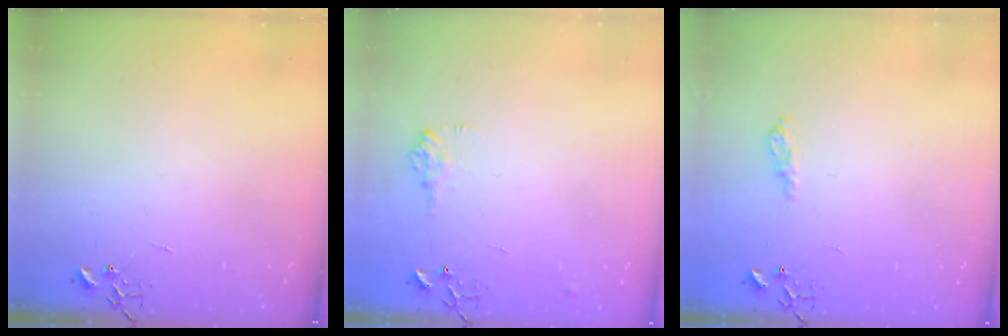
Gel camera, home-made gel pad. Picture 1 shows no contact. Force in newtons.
{"total": 8.1, "press": 8.1, "slide": 0.3}
{"total": 9.8, "press": 9.7, "slide": 1.0}